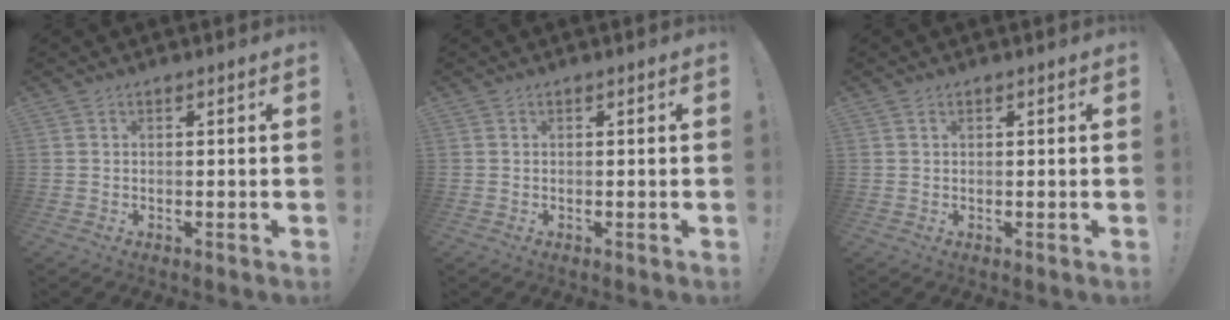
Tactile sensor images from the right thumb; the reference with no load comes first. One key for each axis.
{"total": 0.0}
{"total": 0.6, "fx": 0.4, "fy": 0.3, "fz": 0.3, "tx": -0.003, "ty": -0.001, "tz": 0.007}